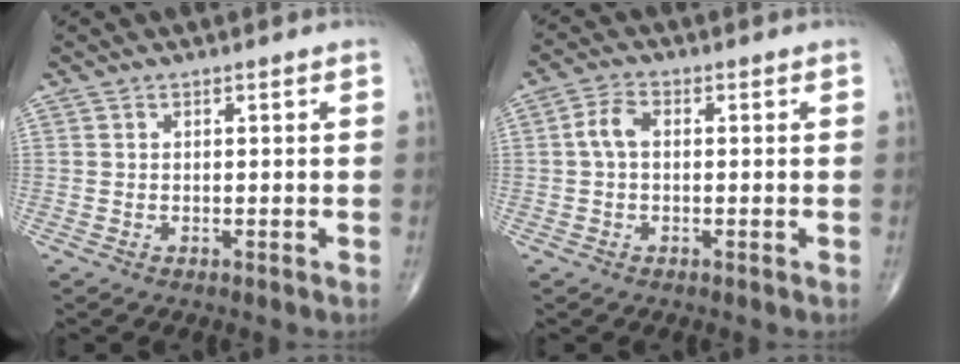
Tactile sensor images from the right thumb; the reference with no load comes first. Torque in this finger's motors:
{"motor_torque": [0.44, 0.63, 0.69, 0.14, 0.00]}